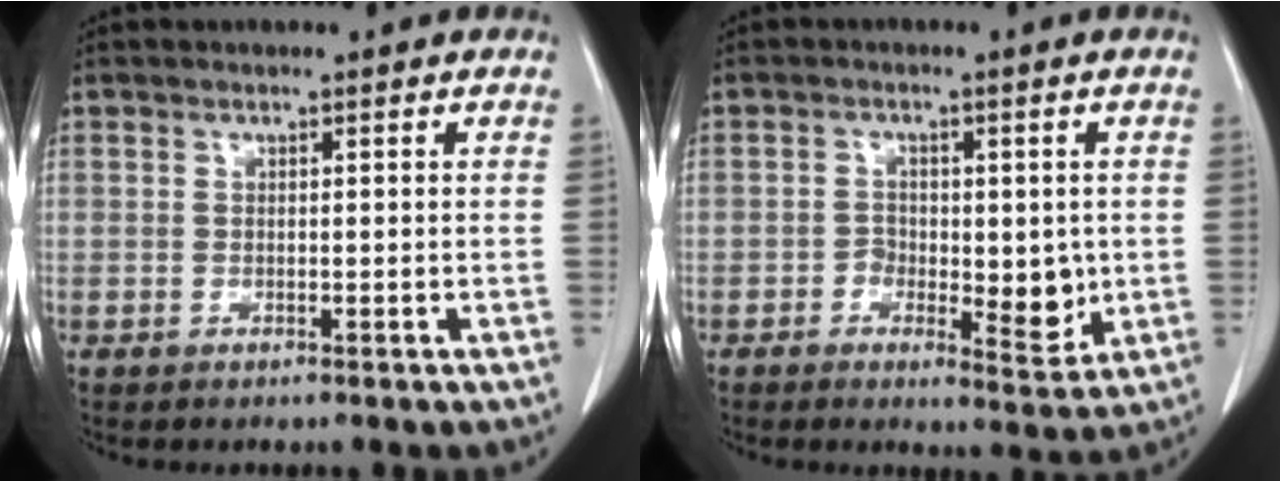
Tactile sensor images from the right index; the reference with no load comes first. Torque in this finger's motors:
{"motor_torque": [0.08, 0.04, 0.05, 0.03]}